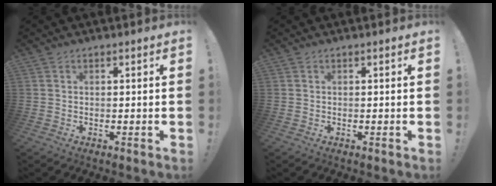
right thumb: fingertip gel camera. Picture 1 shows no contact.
{"total": 0.0}